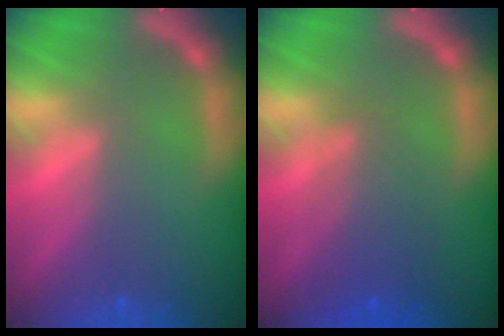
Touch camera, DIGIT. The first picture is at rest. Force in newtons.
{"total": 4.1}